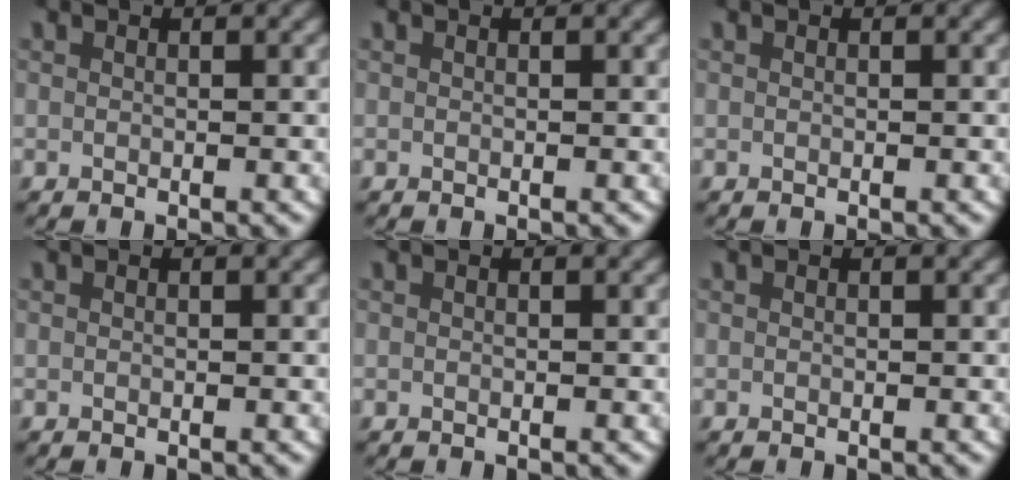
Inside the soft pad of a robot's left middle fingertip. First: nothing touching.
{"total": 0.0}
{"total": 0.0}
{"total": 0.0}
{"total": 0.0}
{"total": 0.0}